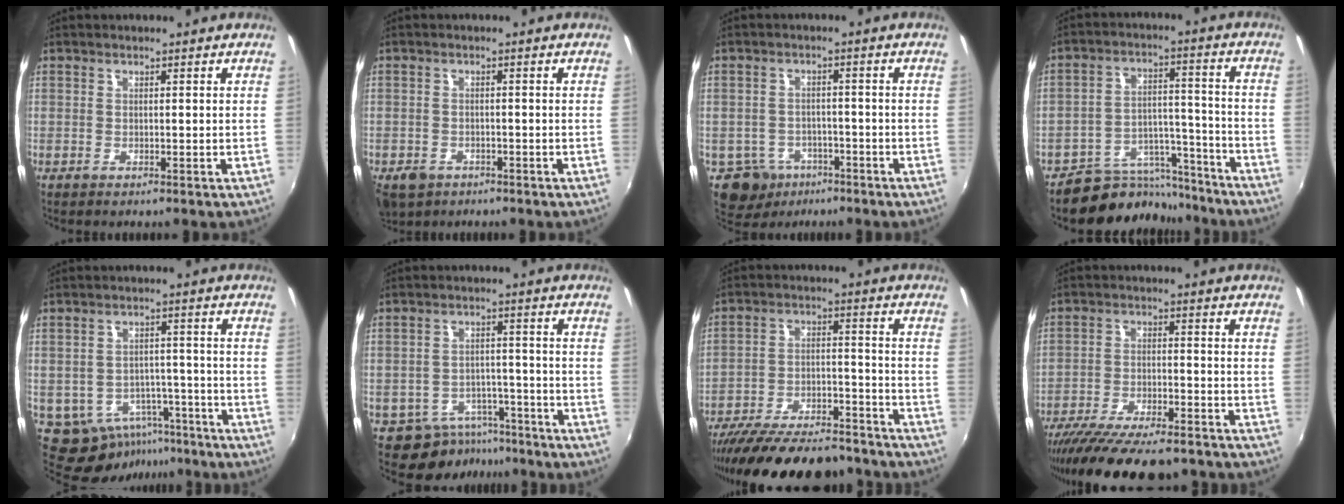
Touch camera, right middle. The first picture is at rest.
{"total": 5.3, "force": [-3.3, 3.6, 2.1], "torque": [-0.056, -0.008, -0.051]}
{"total": 7.8, "force": [-4.6, 6.1, 1.8], "torque": [-0.059, 0.007, -0.063]}
{"total": 12.3, "force": [-11.1, 5.1, 1.0], "torque": [-0.017, 0.048, -0.164]}
{"total": 10.3, "force": [-6.2, 7.4, 3.5], "torque": [-0.071, 0.016, -0.062]}
{"total": 8.1, "force": [-6.1, 5.0, 2.1], "torque": [-0.043, 0.015, -0.076]}
{"total": 24.4, "force": [-21.0, 6.7, 10.4], "torque": [-0.200, -0.021, -0.297]}
{"total": 19.1, "force": [-16.1, 4.4, 9.3], "torque": [-0.180, -0.042, -0.248]}